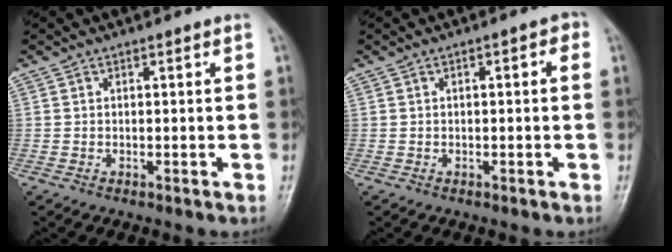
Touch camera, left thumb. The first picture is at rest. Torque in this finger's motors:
{"motor_torque": [-0.04, -0.07, -0.16, 0.01, 0.04]}